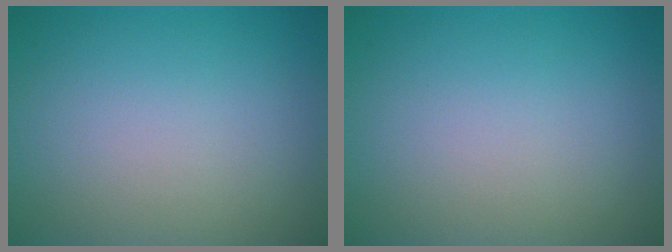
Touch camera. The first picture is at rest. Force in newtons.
{"total": 0.0}